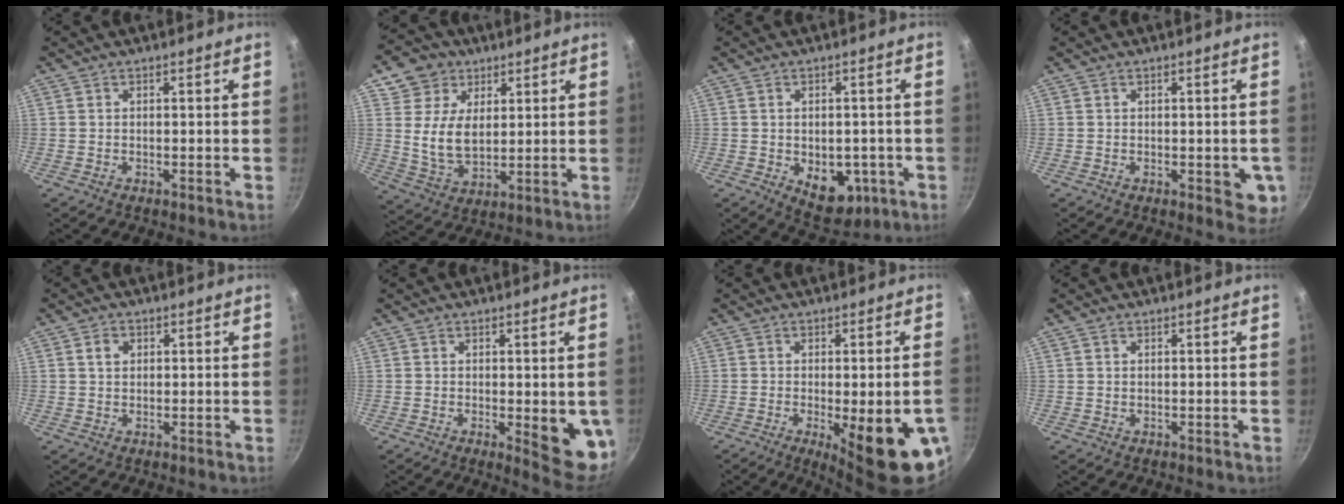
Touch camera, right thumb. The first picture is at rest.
{"total": 11.1, "force": [4.0, 8.6, 5.6], "torque": [-0.074, -0.021, 0.076]}
{"total": 9.4, "force": [-2.6, 6.1, 6.7], "torque": [-0.054, -0.003, -0.020]}
{"total": 5.3, "force": [-0.8, 2.5, 4.6], "torque": [-0.034, -0.005, -0.009]}
{"total": 2.5, "force": [0.7, 2.0, 1.3], "torque": [-0.013, 0.003, 0.012]}
{"total": 9.0, "force": [-0.7, 2.8, 8.6], "torque": [-0.081, -0.012, -0.002]}
{"total": 16.3, "force": [-5.0, 4.4, 14.9], "torque": [-0.169, -0.007, -0.055]}
{"total": 0.7, "force": [0.3, 0.4, 0.4], "torque": [-0.007, 0.002, 0.006]}